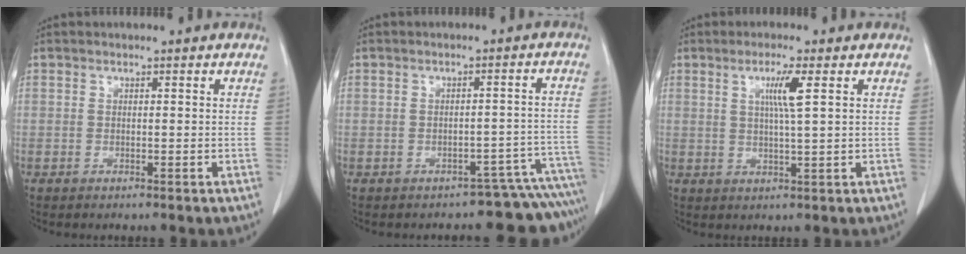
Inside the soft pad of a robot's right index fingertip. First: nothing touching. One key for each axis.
{"total": 8.6, "fx": -8.4, "fy": 1.9, "fz": -0.6, "tx": 0.042, "ty": 0.055, "tz": -0.086}
{"total": 4.1, "fx": 1.3, "fy": -0.6, "fz": 3.8, "tx": -0.073, "ty": -0.004, "tz": 0.025}